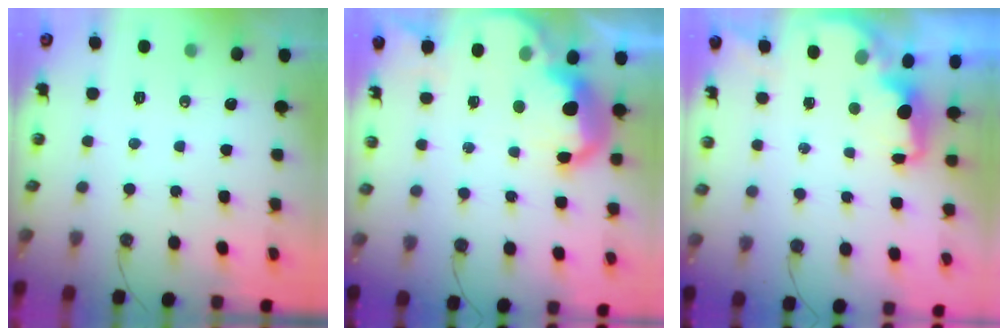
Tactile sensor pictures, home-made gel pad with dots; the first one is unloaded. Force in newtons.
{"total": 10.3, "press": 10.3, "slide": 0.9}
{"total": 2.2, "press": 2.0, "slide": 0.8}